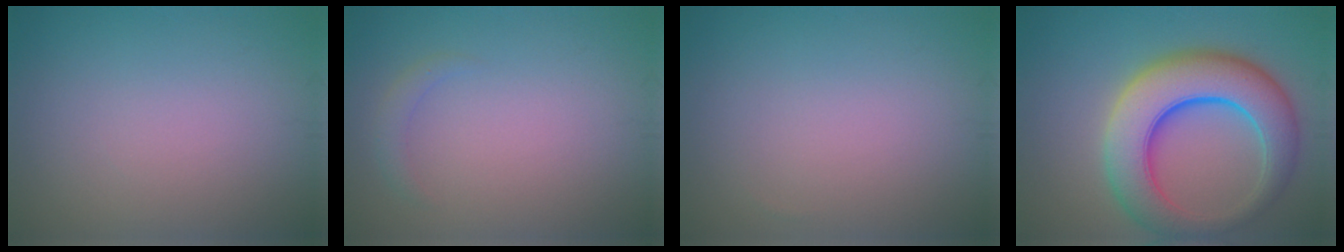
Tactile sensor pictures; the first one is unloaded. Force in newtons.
{"total": 1.1, "press": 1.1, "slide": 0.0}
{"total": 0.0}
{"total": 9.9, "press": 9.9, "slide": 0.3}